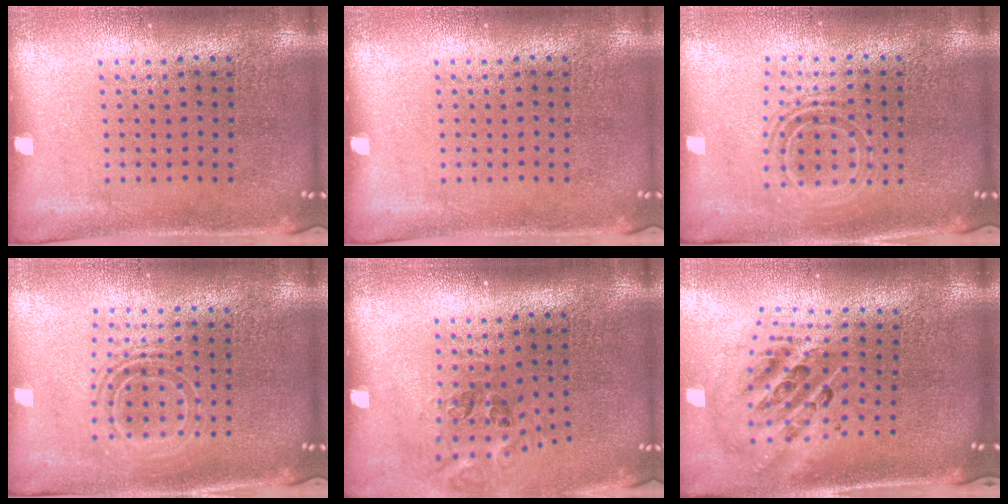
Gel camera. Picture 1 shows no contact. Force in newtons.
{"total": 0.0}
{"total": 1.8, "press": 1.4, "slide": 1.2}
{"total": 1.8, "press": 1.4, "slide": 1.2}
{"total": 1.2, "press": 0.9, "slide": 0.7}
{"total": 2.6, "press": 1.8, "slide": 1.9}